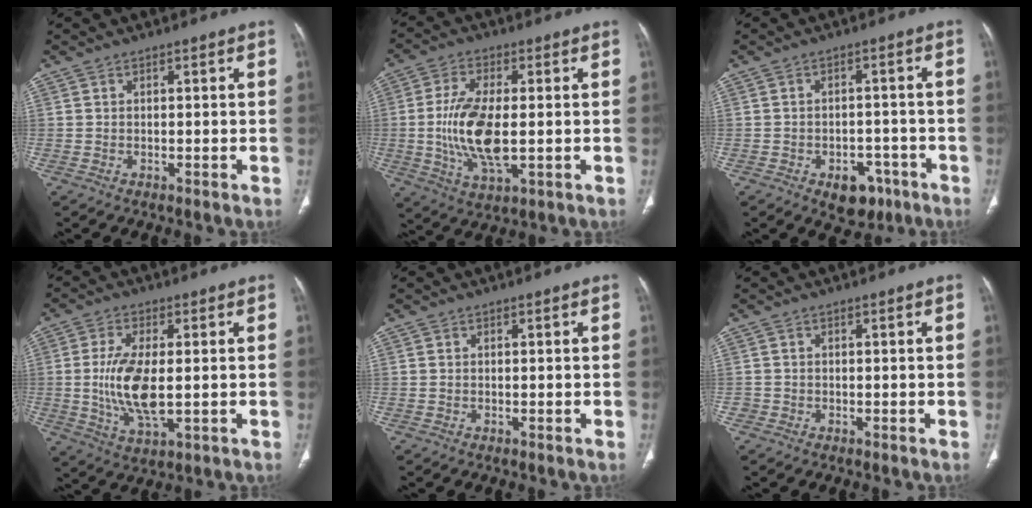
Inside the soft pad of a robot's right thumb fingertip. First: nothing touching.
{"total": 12.8, "force": [-0.7, 5.2, 11.6], "torque": [-0.238, -0.010, -0.010]}
{"total": 7.0, "force": [-3.8, 4.7, 3.5], "torque": [-0.020, 0.028, -0.046]}
{"total": 11.0, "force": [-0.3, 4.3, 10.1], "torque": [-0.211, -0.016, 0.001]}
{"total": 0.0}
{"total": 0.5, "force": [-0.2, 0.5, 0.0], "torque": [0.000, 0.004, -0.005]}